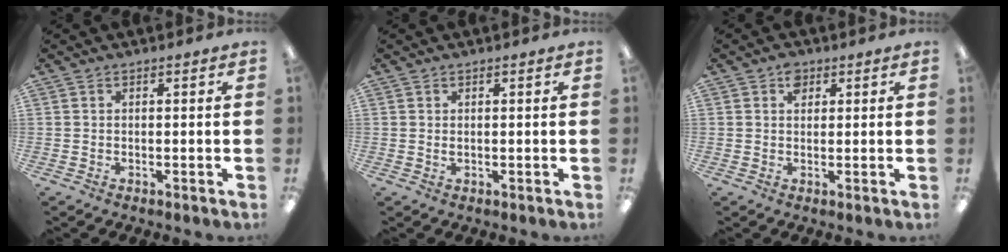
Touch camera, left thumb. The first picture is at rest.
{"total": 1.0, "force": [0.4, 0.3, 0.9], "torque": [-0.019, 0.001, 0.007]}
{"total": 2.9, "force": [1.6, 1.9, 1.4], "torque": [-0.014, -0.003, 0.025]}